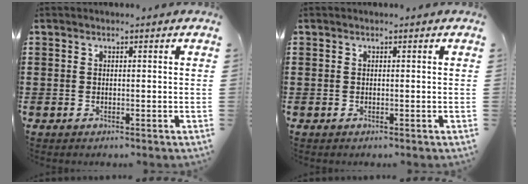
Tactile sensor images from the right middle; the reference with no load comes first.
{"total": 0.0}